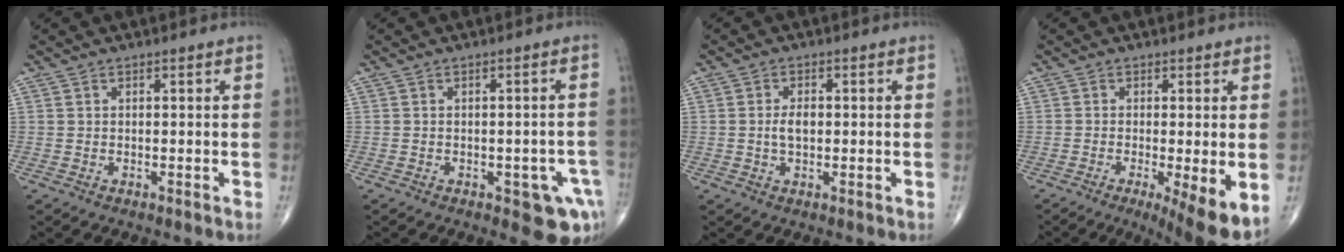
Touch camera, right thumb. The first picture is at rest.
{"total": 7.2, "force": [-3.2, 3.1, 5.7], "torque": [-0.046, 0.011, -0.033]}
{"total": 3.2, "force": [-0.1, 1.8, 2.6], "torque": [-0.050, 0.004, -0.003]}
{"total": 8.9, "force": [-2.9, 1.9, 8.2], "torque": [-0.123, -0.022, -0.043]}